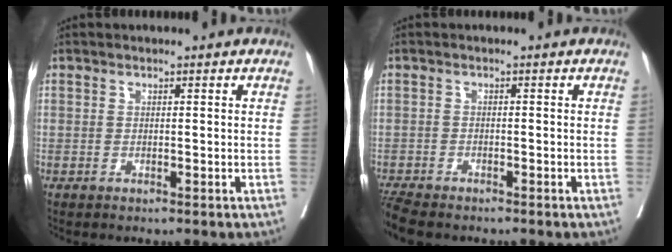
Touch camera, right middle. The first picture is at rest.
{"total": 5.2, "force": [-4.7, 0.9, 1.9], "torque": [-0.033, -0.016, -0.085]}